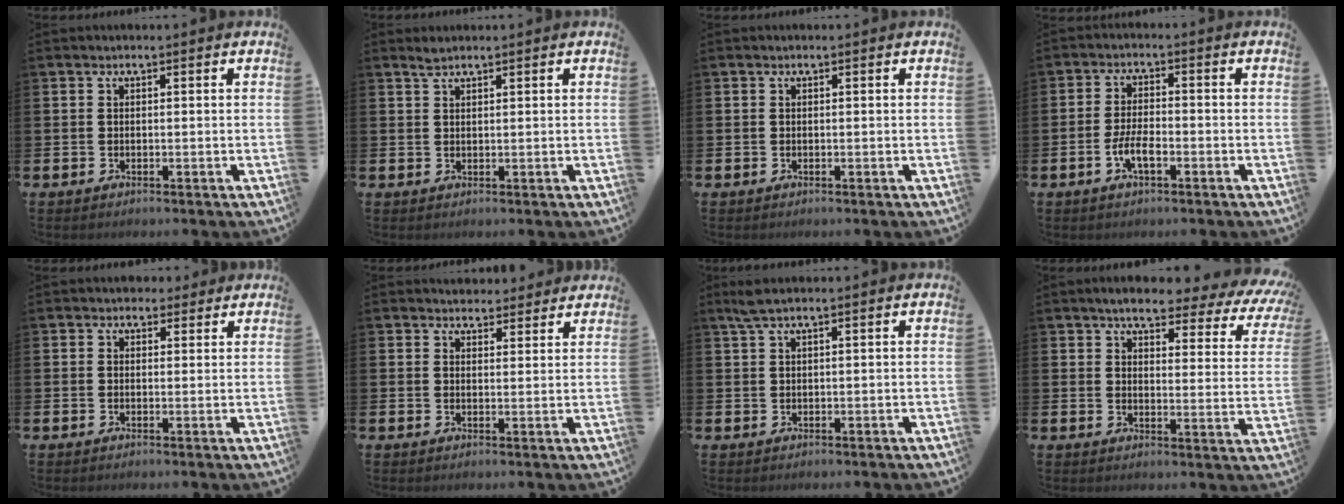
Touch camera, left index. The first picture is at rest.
{"total": 1.5, "force": [1.4, 0.2, 0.6], "torque": [-0.010, 0.000, 0.025]}
{"total": 0.0}
{"total": 3.9, "force": [-1.5, 1.4, 3.3], "torque": [-0.062, 0.002, -0.029]}
{"total": 2.2, "force": [1.9, 1.1, -0.1], "torque": [0.011, -0.003, 0.031]}
{"total": 3.5, "force": [3.3, 1.0, -0.3], "torque": [0.005, -0.016, 0.061]}
{"total": 2.0, "force": [1.4, 0.1, 1.4], "torque": [-0.033, 0.006, 0.025]}
{"total": 5.7, "force": [4.8, 1.3, 2.6], "torque": [-0.058, -0.037, 0.075]}